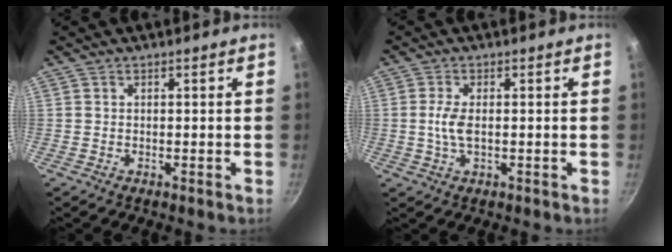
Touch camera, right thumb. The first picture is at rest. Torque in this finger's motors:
{"motor_torque": [0.20, 0.29, 0.76, -0.36, 0.10]}